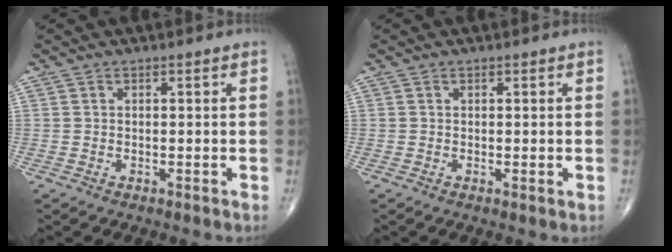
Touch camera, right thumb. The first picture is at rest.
{"total": 0.7, "force": [0.0, 0.2, 0.6], "torque": [-0.015, -0.005, 0.000]}